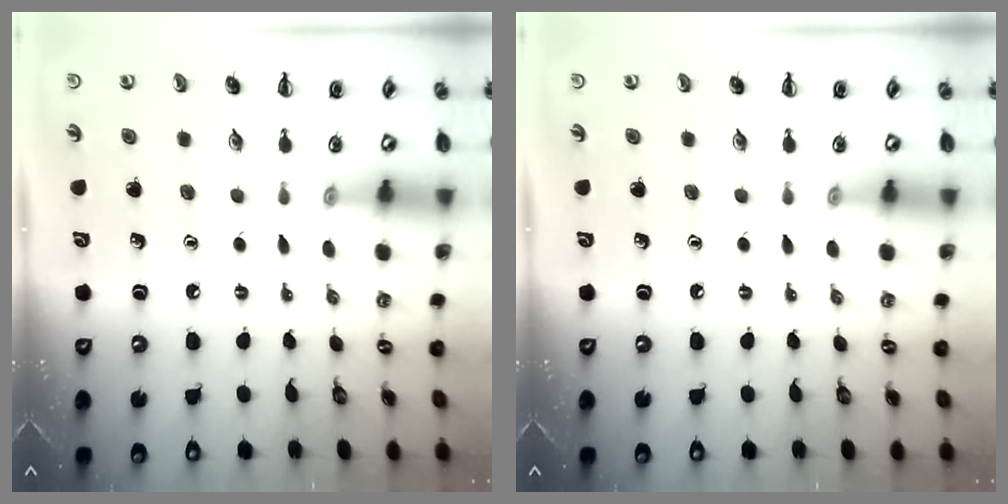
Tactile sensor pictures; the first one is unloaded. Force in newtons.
{"total": 0.0}